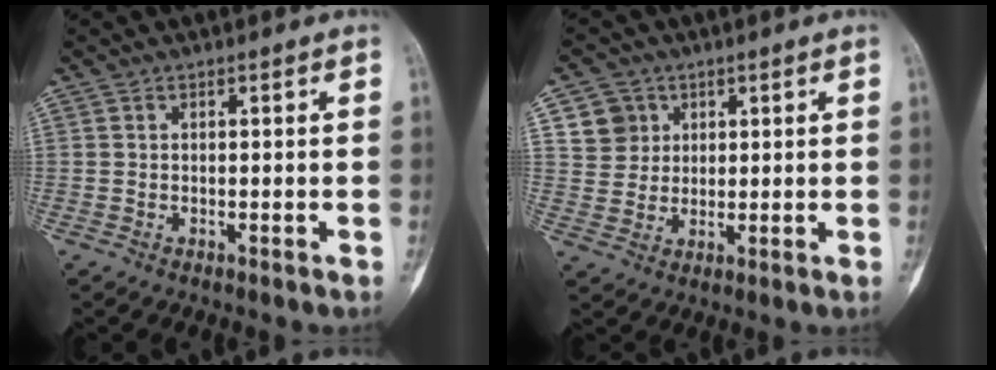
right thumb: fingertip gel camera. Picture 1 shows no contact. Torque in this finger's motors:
{"motor_torque": [-0.75, 0.65, 0.12, -0.06, 0.01]}